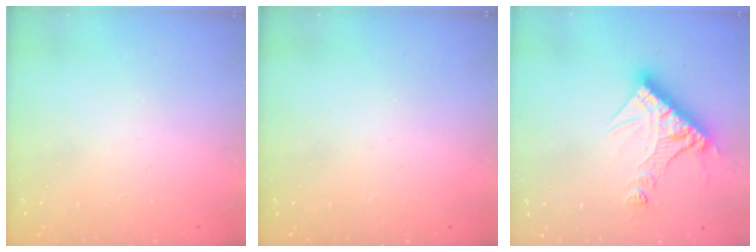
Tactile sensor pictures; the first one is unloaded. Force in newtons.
{"total": 0.0}
{"total": 13.4, "press": 13.4, "slide": 1.3}